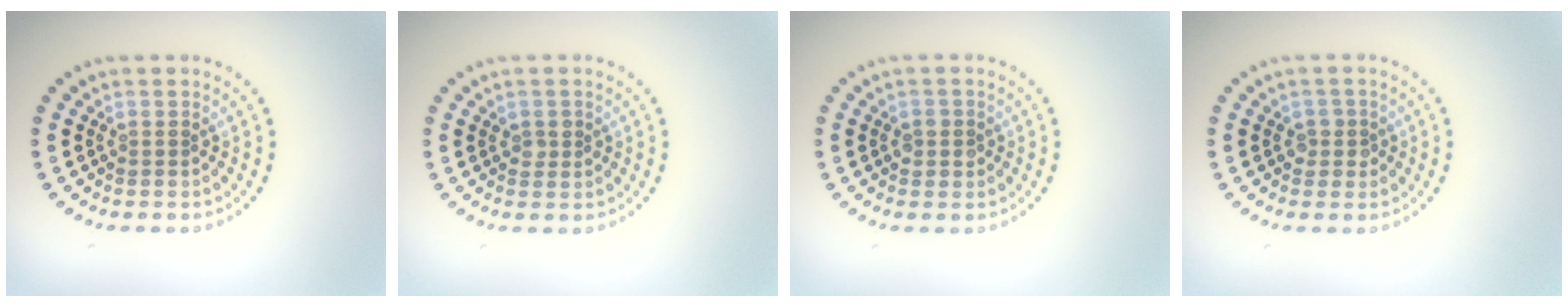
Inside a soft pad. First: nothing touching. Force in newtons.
{"total": 1.0, "press": 1.0, "slide": 0.2}
{"total": 1.3, "press": 1.2, "slide": 0.4}
{"total": 1.4, "press": 1.2, "slide": 0.7}